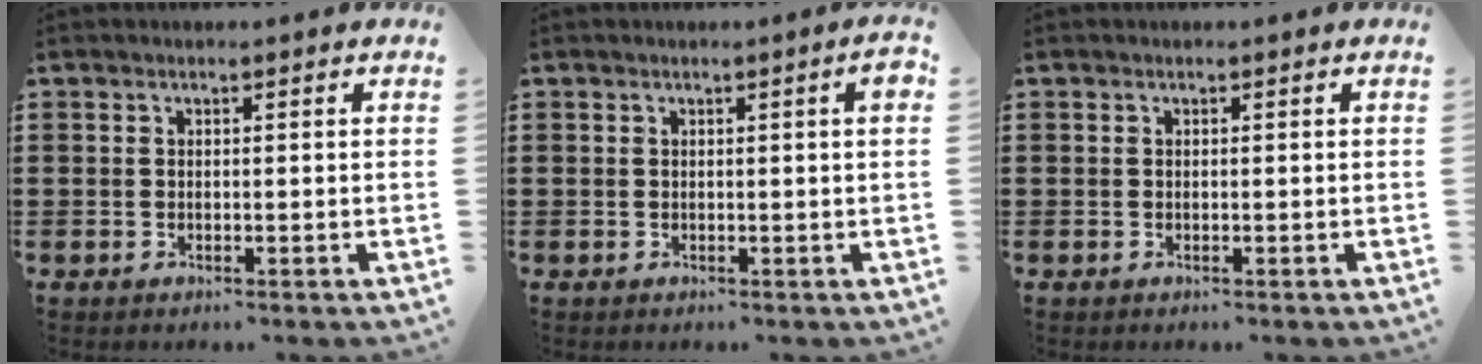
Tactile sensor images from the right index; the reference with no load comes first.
{"total": 1.6, "force": [0.3, -0.1, 1.6], "torque": [-0.028, -0.001, 0.004]}
{"total": 0.0}